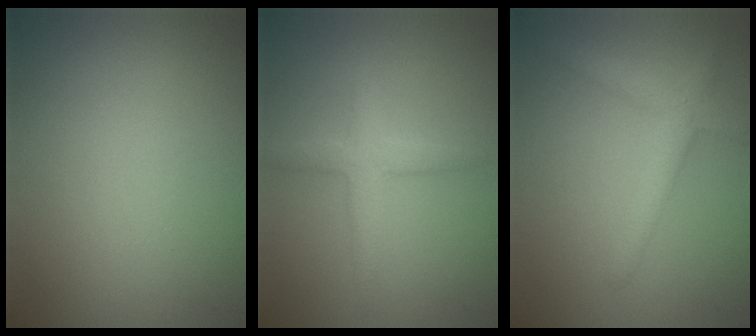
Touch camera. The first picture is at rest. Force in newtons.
{"total": 2.7, "press": 2.7, "slide": 0.1}
{"total": 2.7, "press": 2.7, "slide": 0.0}